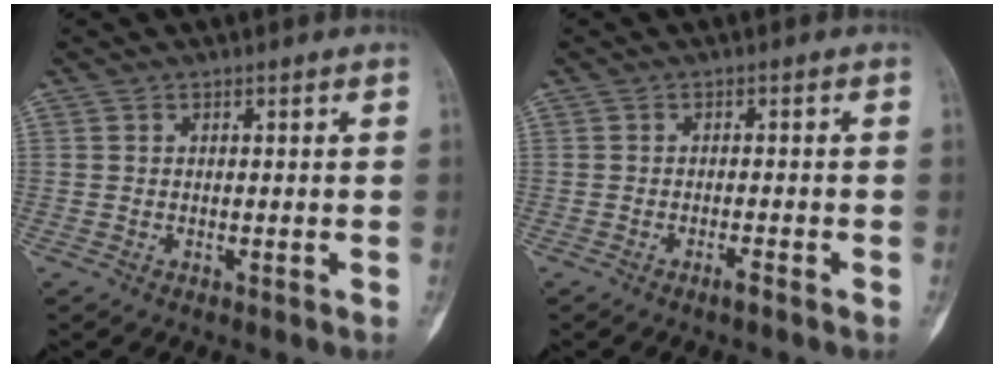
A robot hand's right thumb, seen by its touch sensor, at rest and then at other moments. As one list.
[{"total": 1.5, "force": [-1.1, 0.0, 1.0], "torque": [-0.024, 0.004, -0.022]}]